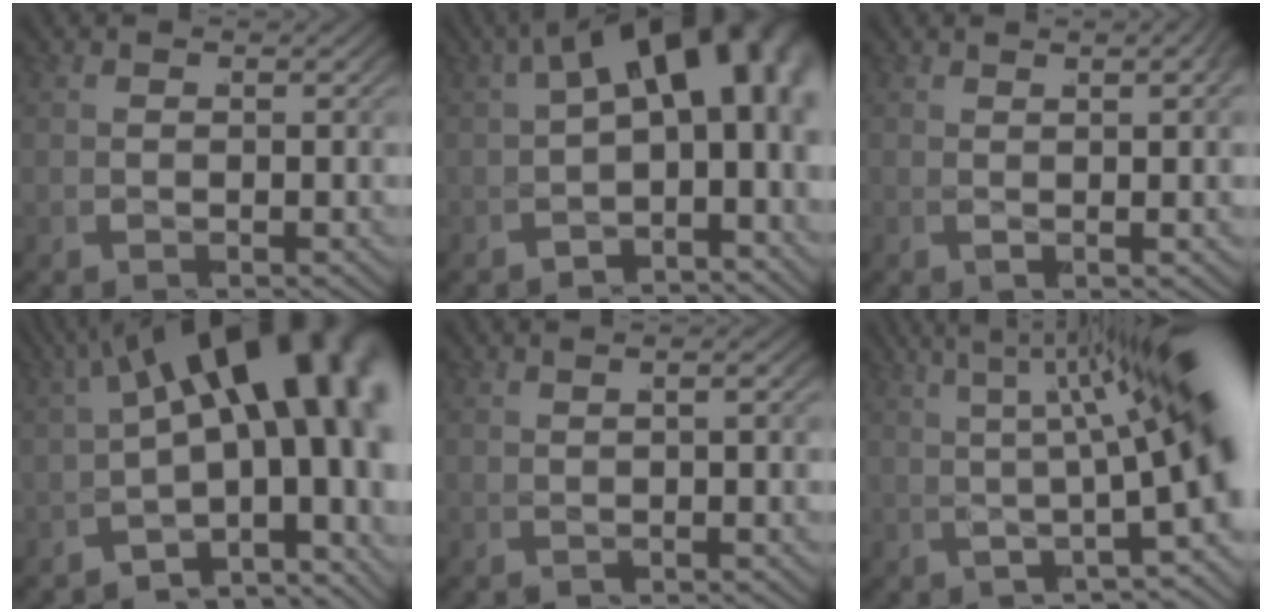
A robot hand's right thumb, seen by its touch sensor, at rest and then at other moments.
{"total": 11.7, "force": [0.7, 6.7, 9.6], "torque": [-0.124, 0.007, -0.005]}
{"total": 3.7, "force": [1.4, 1.2, 3.2], "torque": [-0.032, 0.014, 0.012]}
{"total": 16.4, "force": [-0.7, 9.7, 13.2], "torque": [-0.181, -0.019, -0.025]}
{"total": 2.8, "force": [0.3, 1.5, 2.4], "torque": [-0.035, 0.005, -0.001]}
{"total": 9.5, "force": [1.0, 3.6, 8.7], "torque": [-0.103, 0.020, 0.004]}